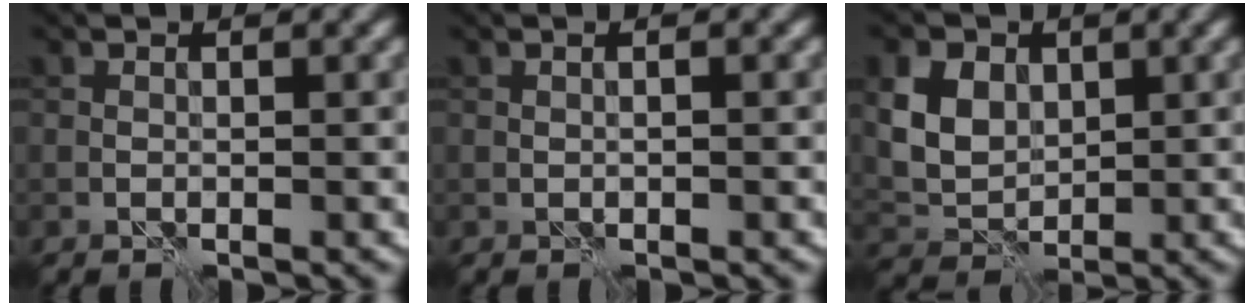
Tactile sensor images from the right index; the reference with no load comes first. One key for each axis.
{"total": 0.7, "fx": 0.0, "fy": 0.1, "fz": 0.7, "tx": -0.012, "ty": -0.001, "tz": 0.000}
{"total": 5.6, "fx": 1.7, "fy": 4.2, "fz": 3.3, "tx": -0.088, "ty": 0.008, "tz": 0.029}